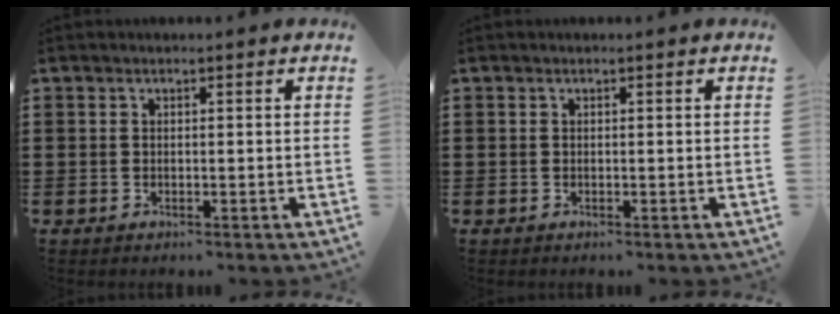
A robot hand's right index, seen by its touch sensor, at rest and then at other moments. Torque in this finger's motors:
{"motor_torque": [-0.19, 1.95, 0.00, 0.00]}